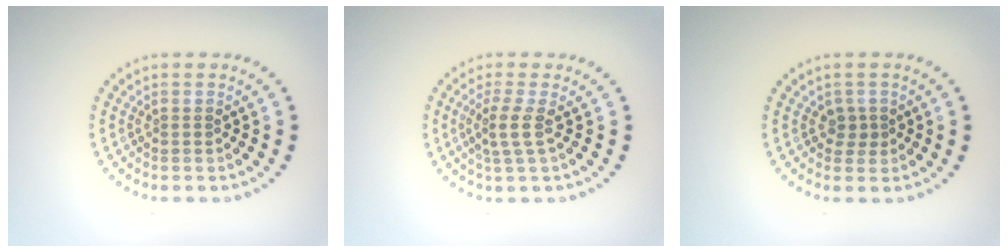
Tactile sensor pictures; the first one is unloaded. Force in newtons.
{"total": 2.1, "press": 1.6, "slide": 1.3}
{"total": 1.3, "press": 1.0, "slide": 0.8}